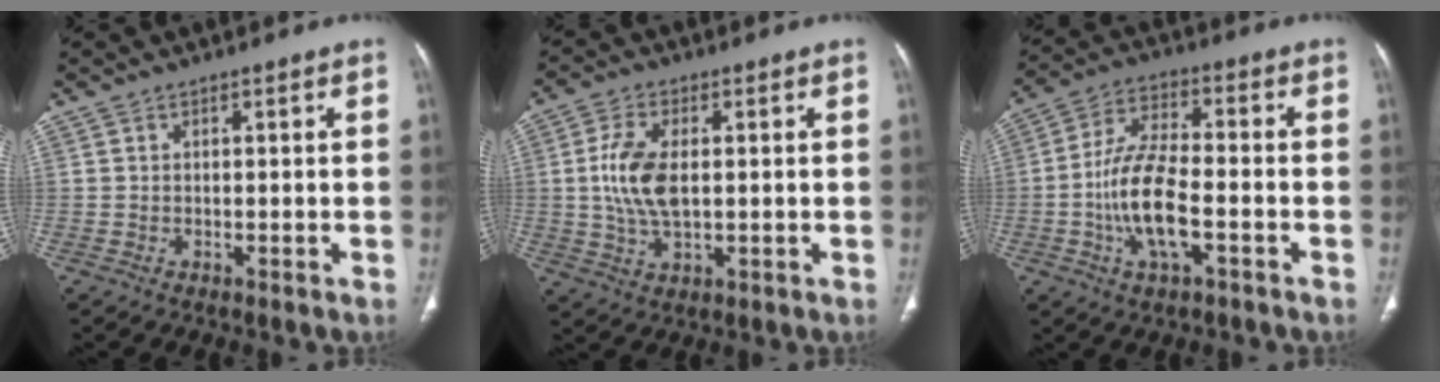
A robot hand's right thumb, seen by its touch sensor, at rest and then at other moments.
{"total": 9.3, "force": [0.7, 5.0, 7.9], "torque": [-0.166, -0.002, 0.017]}
{"total": 12.3, "force": [-3.5, 5.1, 10.6], "torque": [-0.208, 0.023, -0.068]}